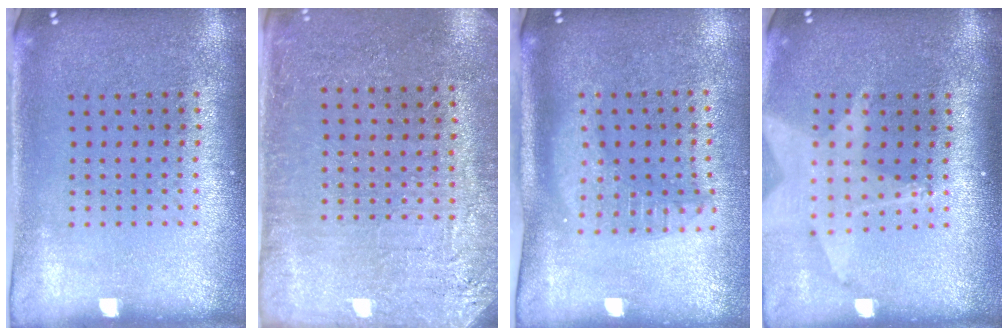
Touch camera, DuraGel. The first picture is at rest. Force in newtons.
{"total": 2.8, "press": 2.7, "slide": 0.6}
{"total": 1.8, "press": 1.4, "slide": 1.0}
{"total": 1.9, "press": 1.5, "slide": 1.2}